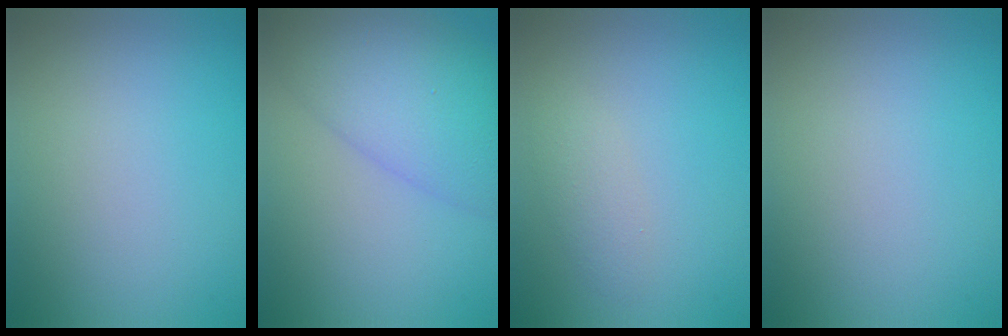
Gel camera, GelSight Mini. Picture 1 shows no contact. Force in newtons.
{"total": 8.2, "press": 8.2, "slide": 0.3}
{"total": 1.6, "press": 1.6, "slide": 0.1}
{"total": 0.0}